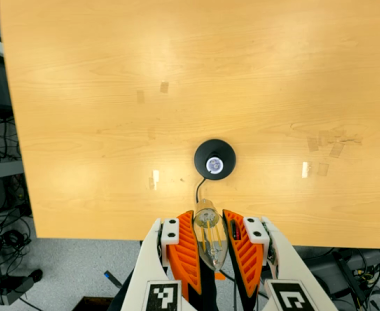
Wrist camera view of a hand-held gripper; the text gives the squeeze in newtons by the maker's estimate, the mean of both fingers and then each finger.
{"total": 20.3, "left": 22.2, "right": 18.5}